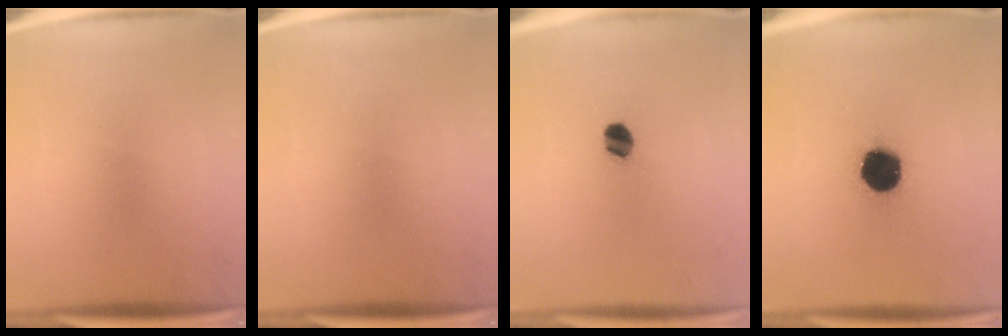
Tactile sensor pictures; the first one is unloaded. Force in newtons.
{"total": 0.0}
{"total": 4.8}
{"total": 16.7}